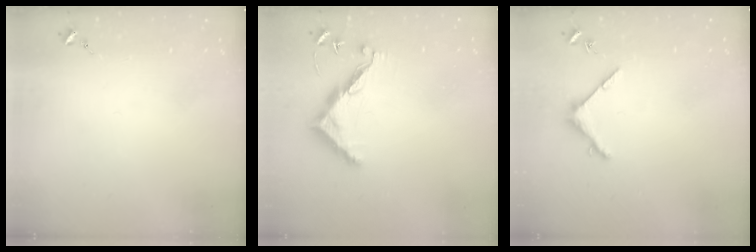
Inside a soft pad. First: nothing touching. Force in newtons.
{"total": 10.6, "press": 10.6, "slide": 0.4}
{"total": 4.8, "press": 4.8, "slide": 0.6}